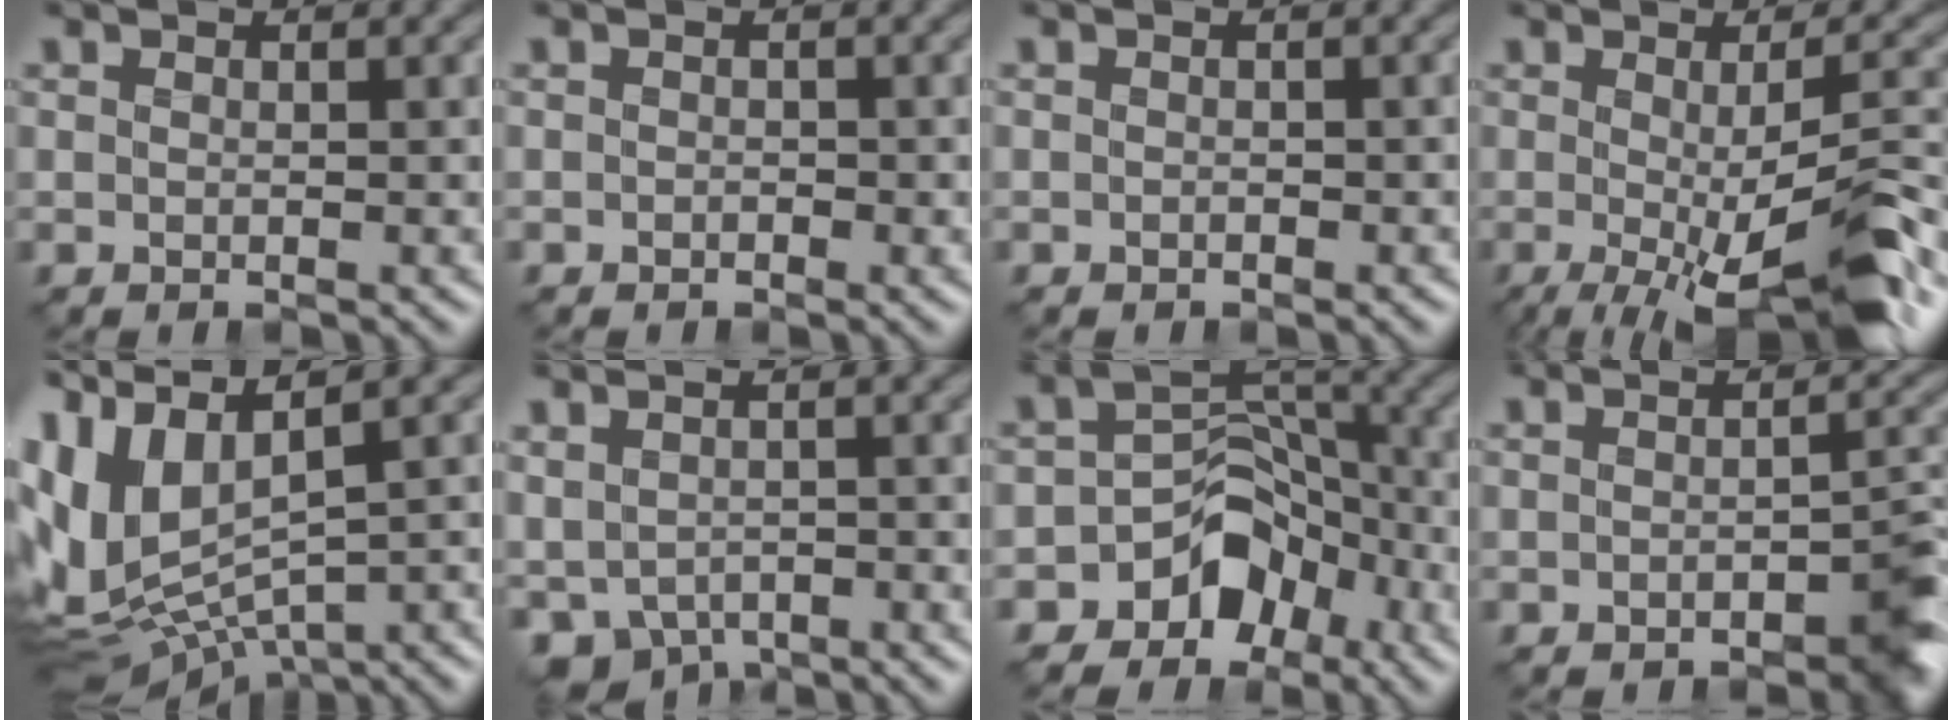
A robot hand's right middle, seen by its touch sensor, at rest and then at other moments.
{"total": 0.7, "force": [-0.6, 0.4, 0.2], "torque": [-0.003, -0.001, -0.015]}
{"total": 0.8, "force": [-0.5, 0.4, 0.4], "torque": [-0.006, -0.002, -0.011]}
{"total": 9.5, "force": [-2.9, 1.8, 8.9], "torque": [-0.126, -0.013, -0.041]}
{"total": 13.0, "force": [0.3, 7.4, 10.6], "torque": [-0.243, -0.016, 0.049]}
{"total": 6.1, "force": [-2.2, 4.6, 3.3], "torque": [-0.063, -0.028, -0.028]}
{"total": 8.8, "force": [-6.0, 5.8, 2.6], "torque": [-0.015, 0.016, -0.105]}
{"total": 5.1, "force": [-2.8, 2.3, 3.6], "torque": [-0.034, -0.008, -0.041]}